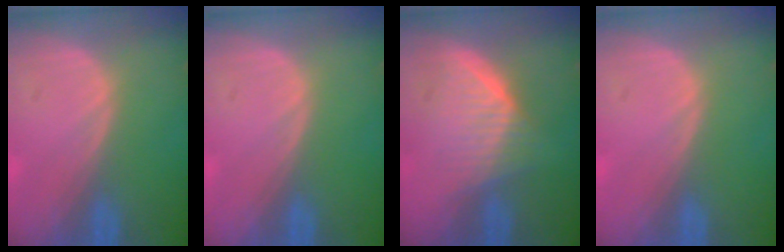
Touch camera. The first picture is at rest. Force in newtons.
{"total": 0.0}
{"total": 5.6, "press": 5.5, "slide": 1.1}
{"total": 0.0}